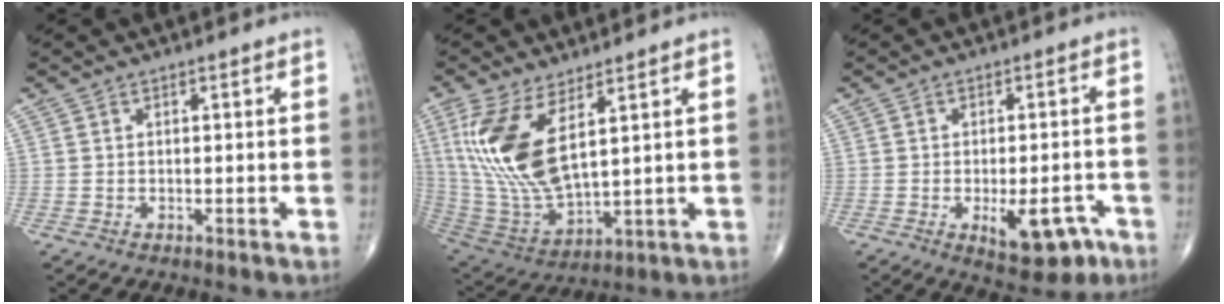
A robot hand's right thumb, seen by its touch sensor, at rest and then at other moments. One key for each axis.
{"total": 16.4, "fx": 5.8, "fy": 6.7, "fz": 13.8, "tx": -0.293, "ty": -0.032, "tz": 0.131}
{"total": 8.8, "fx": -3.7, "fy": 4.1, "fz": 6.9, "tx": -0.075, "ty": 0.014, "tz": -0.041}